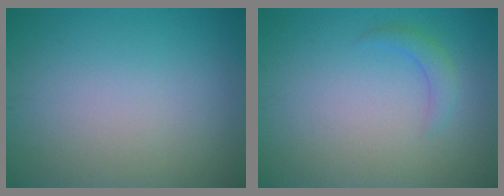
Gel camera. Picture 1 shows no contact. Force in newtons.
{"total": 1.6, "press": 1.6, "slide": 0.0}